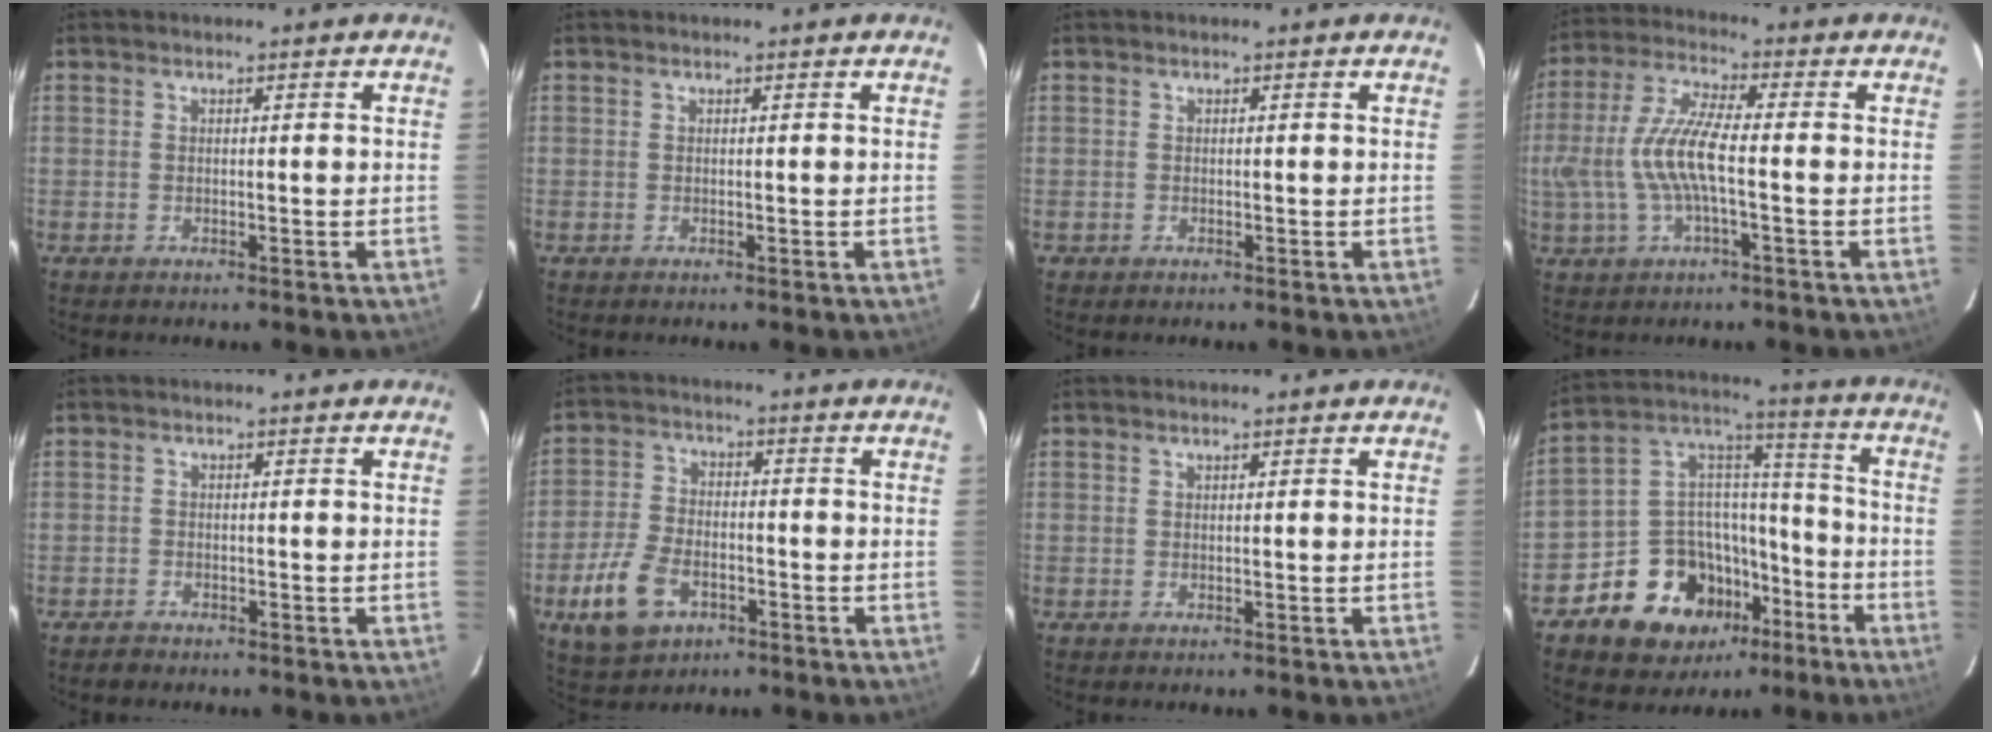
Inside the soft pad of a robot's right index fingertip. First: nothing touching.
{"total": 0.0}
{"total": 0.9, "force": [-0.3, 0.8, -0.1], "torque": [0.000, 0.003, -0.004]}
{"total": 11.2, "force": [-1.5, 2.8, 10.7], "torque": [-0.228, 0.002, -0.025]}
{"total": 1.5, "force": [-1.3, 0.7, 0.1], "torque": [-0.007, 0.003, -0.025]}
{"total": 10.7, "force": [-5.1, 6.6, 6.8], "torque": [-0.162, -0.004, -0.089]}
{"total": 0.0}
{"total": 17.9, "force": [-10.4, 13.0, 6.7], "torque": [-0.149, 0.064, -0.151]}